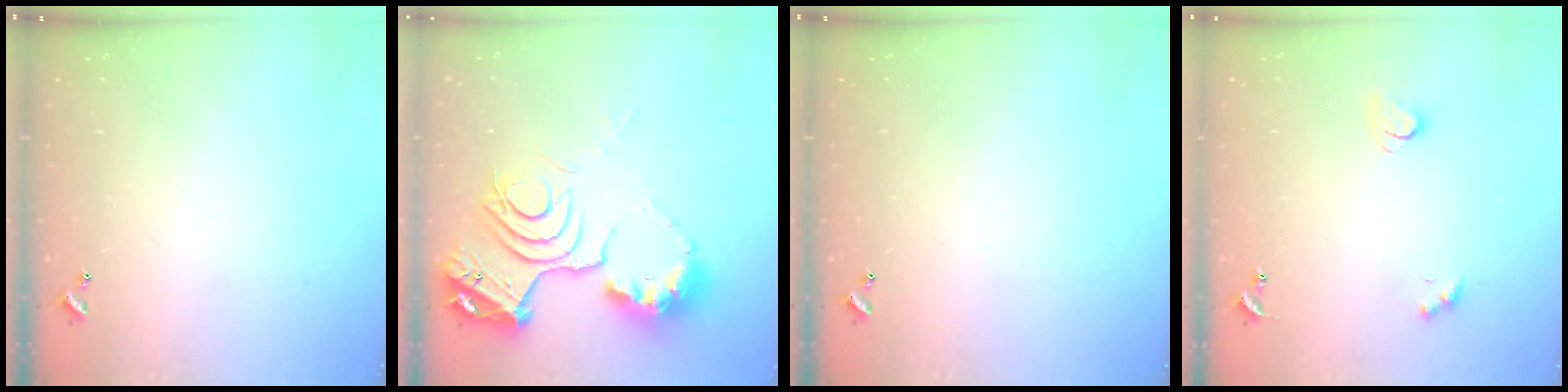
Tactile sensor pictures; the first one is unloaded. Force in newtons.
{"total": 15.0, "press": 15.0, "slide": 1.4}
{"total": 0.0}
{"total": 2.2, "press": 2.2, "slide": 0.5}